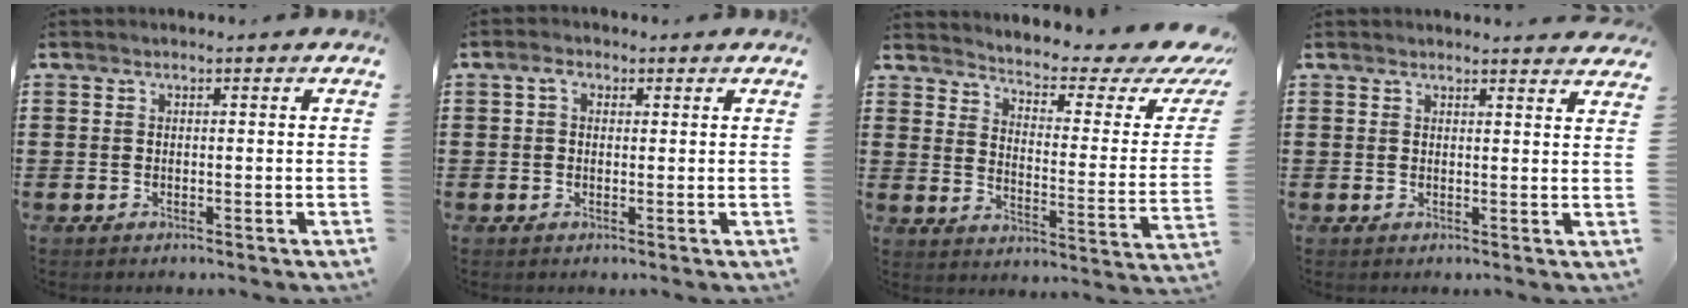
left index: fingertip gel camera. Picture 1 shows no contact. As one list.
[{"total": 2.1, "force": [0.6, 1.5, 1.2], "torque": [-0.029, 0.010, 0.008]}, {"total": 3.7, "force": [2.8, 0.3, 2.4], "torque": [-0.054, -0.035, 0.036]}, {"total": 1.9, "force": [1.9, 0.0, 0.2], "torque": [-0.001, -0.006, 0.035]}]